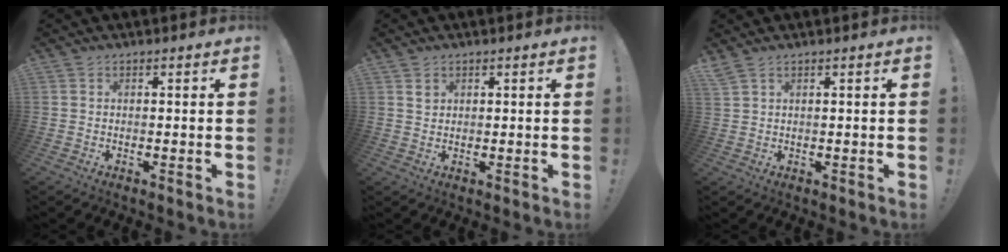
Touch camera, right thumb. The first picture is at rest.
{"total": 1.7, "force": [1.1, 1.2, 0.3], "torque": [0.002, -0.002, 0.020]}
{"total": 1.6, "force": [1.3, 0.0, 0.9], "torque": [-0.026, -0.003, 0.026]}